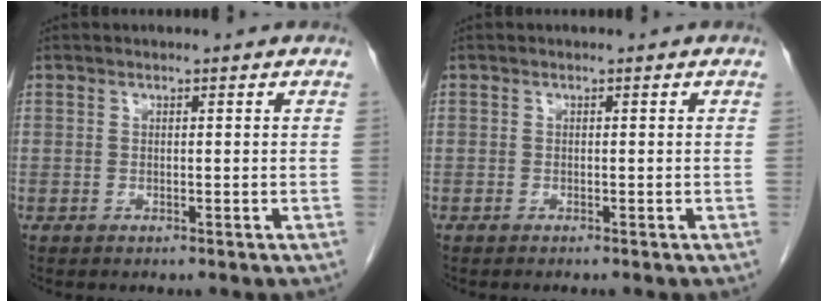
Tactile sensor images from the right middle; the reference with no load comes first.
{"total": 0.5, "force": [-0.5, -0.1, 0.2], "torque": [-0.004, -0.001, -0.008]}